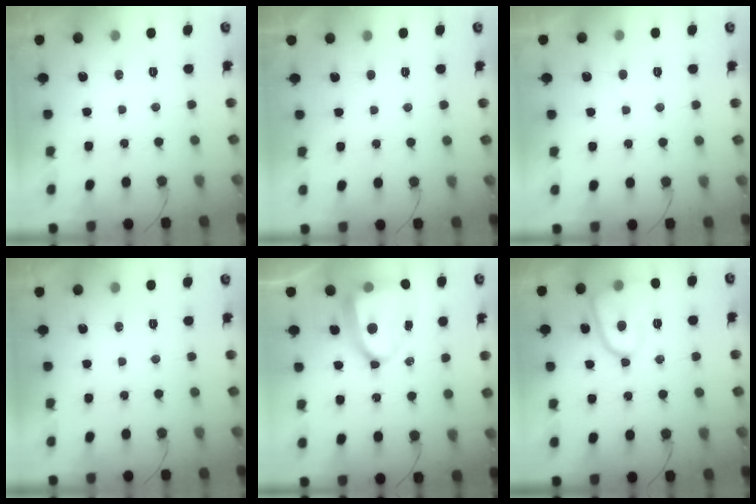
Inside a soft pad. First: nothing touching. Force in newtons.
{"total": 1.4, "press": 1.4, "slide": 0.3}
{"total": 2.2, "press": 2.2, "slide": 0.2}
{"total": 0.0}
{"total": 14.2, "press": 14.1, "slide": 1.7}
{"total": 11.3, "press": 11.2, "slide": 1.5}